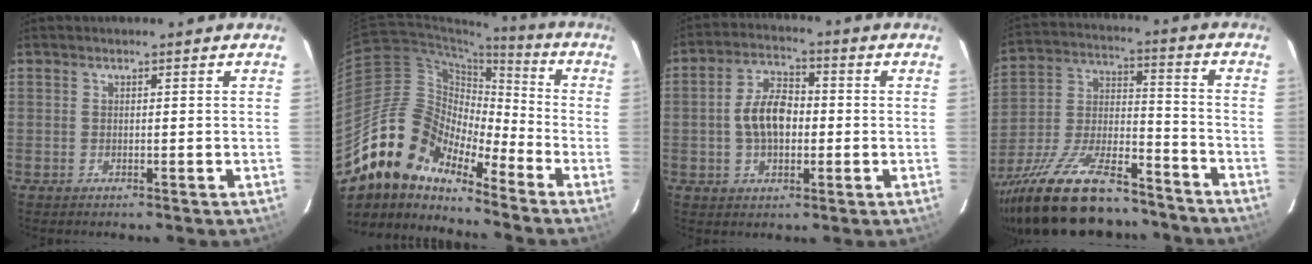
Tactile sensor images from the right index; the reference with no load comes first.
{"total": 16.0, "force": [-13.0, 6.7, 6.7], "torque": [-0.120, 0.012, -0.256]}
{"total": 8.0, "force": [-0.7, 4.5, 6.5], "torque": [-0.128, 0.017, -0.011]}
{"total": 25.9, "force": [-20.0, 8.7, 13.9], "torque": [-0.272, -0.014, -0.317]}